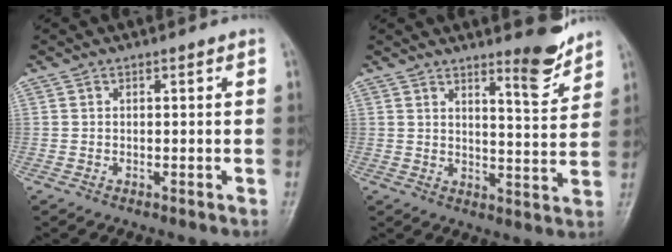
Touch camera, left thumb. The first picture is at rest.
{"total": 7.3, "force": [5.8, 1.3, 4.3], "torque": [-0.050, -0.052, 0.087]}